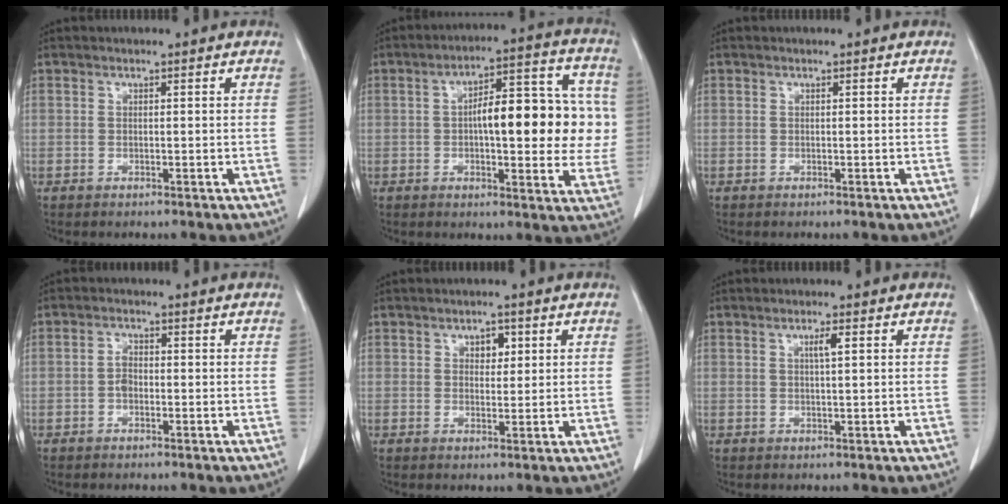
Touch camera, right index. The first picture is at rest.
{"total": 15.4, "force": [0.6, 5.2, 14.5], "torque": [-0.194, 0.036, 0.010]}
{"total": 0.0}
{"total": 1.8, "force": [-0.6, 1.1, 1.3], "torque": [-0.023, 0.005, -0.011]}
{"total": 2.4, "force": [1.0, 1.5, 1.6], "torque": [-0.018, 0.001, 0.014]}
{"total": 1.8, "force": [0.6, 0.0, 1.7], "torque": [-0.031, 0.000, 0.010]}